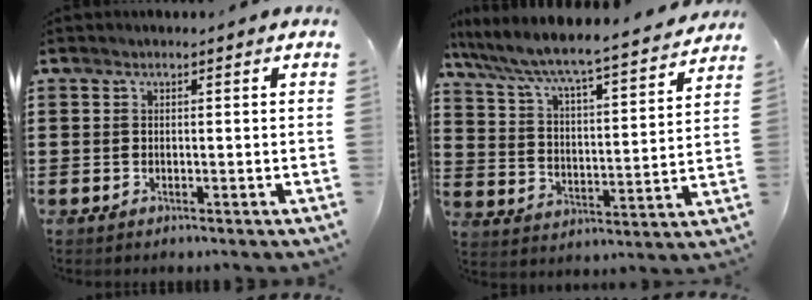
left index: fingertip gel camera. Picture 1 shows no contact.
{"total": 5.7, "force": [5.2, -0.1, 2.2], "torque": [-0.070, -0.050, 0.077]}